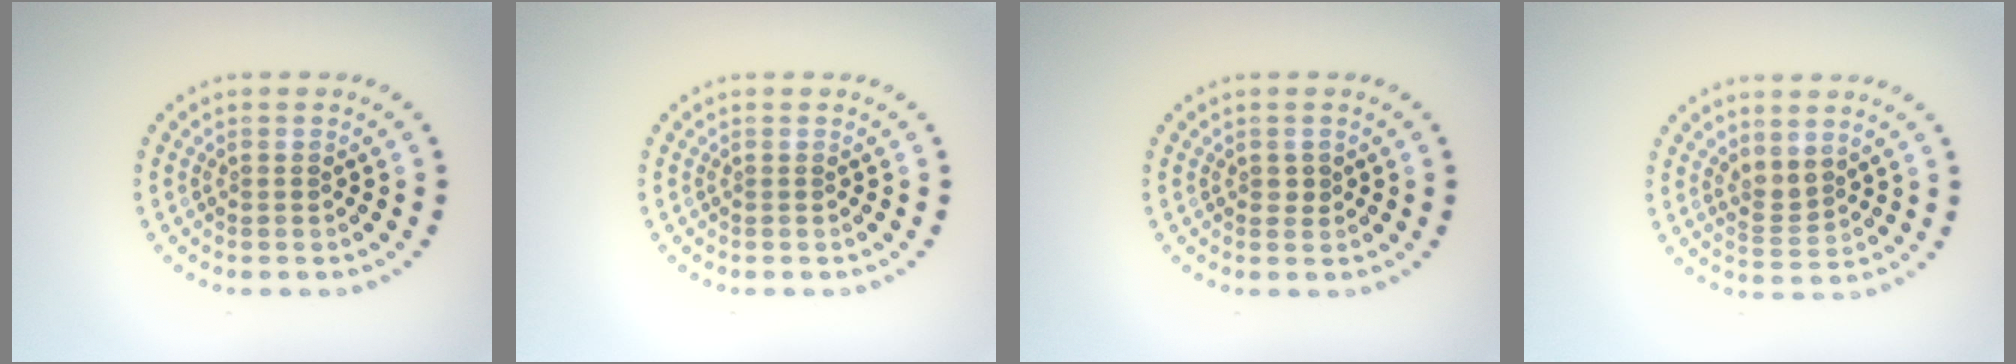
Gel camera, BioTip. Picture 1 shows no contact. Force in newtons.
{"total": 0.0}
{"total": 0.7, "press": 0.7, "slide": 0.1}
{"total": 1.9, "press": 1.6, "slide": 1.1}